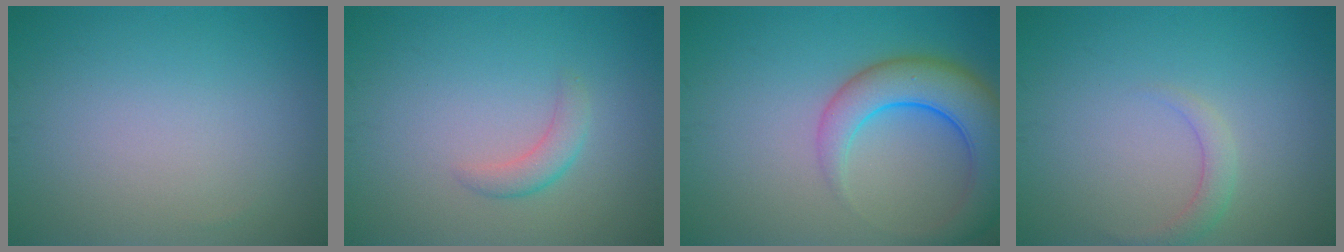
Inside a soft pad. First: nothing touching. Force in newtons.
{"total": 1.8, "press": 1.8, "slide": 0.0}
{"total": 6.8, "press": 6.8, "slide": 0.4}
{"total": 1.5, "press": 1.5, "slide": 0.1}